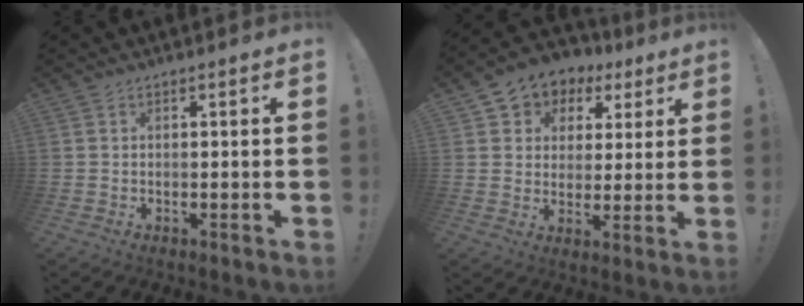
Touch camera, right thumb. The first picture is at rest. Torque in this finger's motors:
{"motor_torque": [0.96, 1.15, 0.39, -0.05, 0.03]}